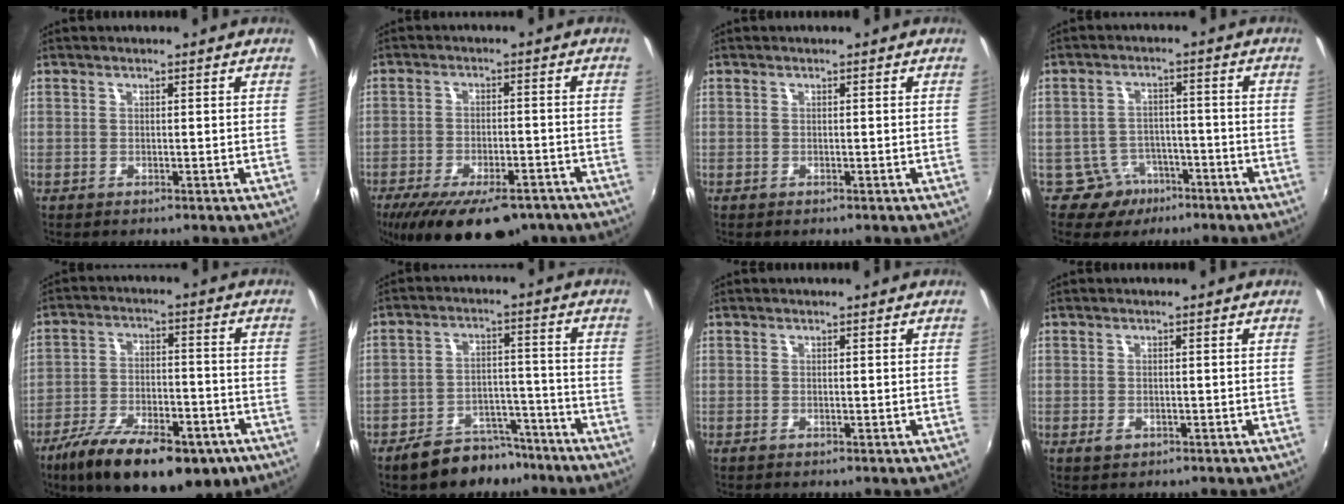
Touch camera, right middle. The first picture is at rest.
{"total": 18.7, "force": [-13.3, 7.7, 10.8], "torque": [-0.208, -0.035, -0.189]}
{"total": 0.0}
{"total": 6.1, "force": [-4.1, 4.5, 0.6], "torque": [-0.018, 0.022, -0.057]}
{"total": 21.8, "force": [-14.0, 9.0, 14.2], "torque": [-0.255, -0.037, -0.207]}
{"total": 10.4, "force": [-8.5, 5.2, 3.1], "torque": [-0.066, 0.023, -0.111]}
{"total": 0.0}
{"total": 1.4, "force": [-0.7, 1.1, 0.7], "torque": [-0.011, -0.002, -0.010]}